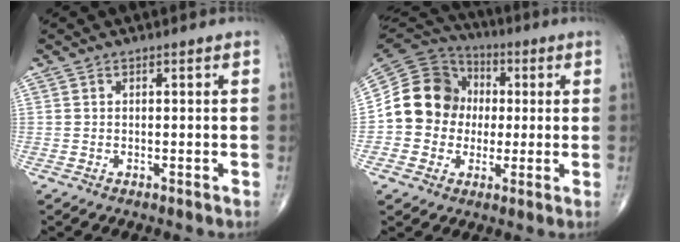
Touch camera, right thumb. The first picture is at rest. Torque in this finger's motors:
{"motor_torque": [0.34, 2.21, 0.70, -0.58, 0.11]}